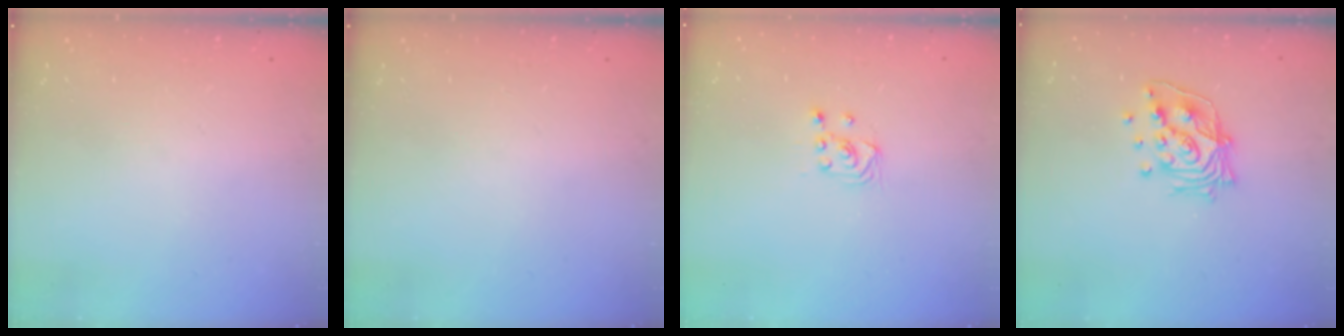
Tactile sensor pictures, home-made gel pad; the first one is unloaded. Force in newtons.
{"total": 0.0}
{"total": 3.0, "press": 2.8, "slide": 1.1}
{"total": 14.4, "press": 14.4, "slide": 1.1}